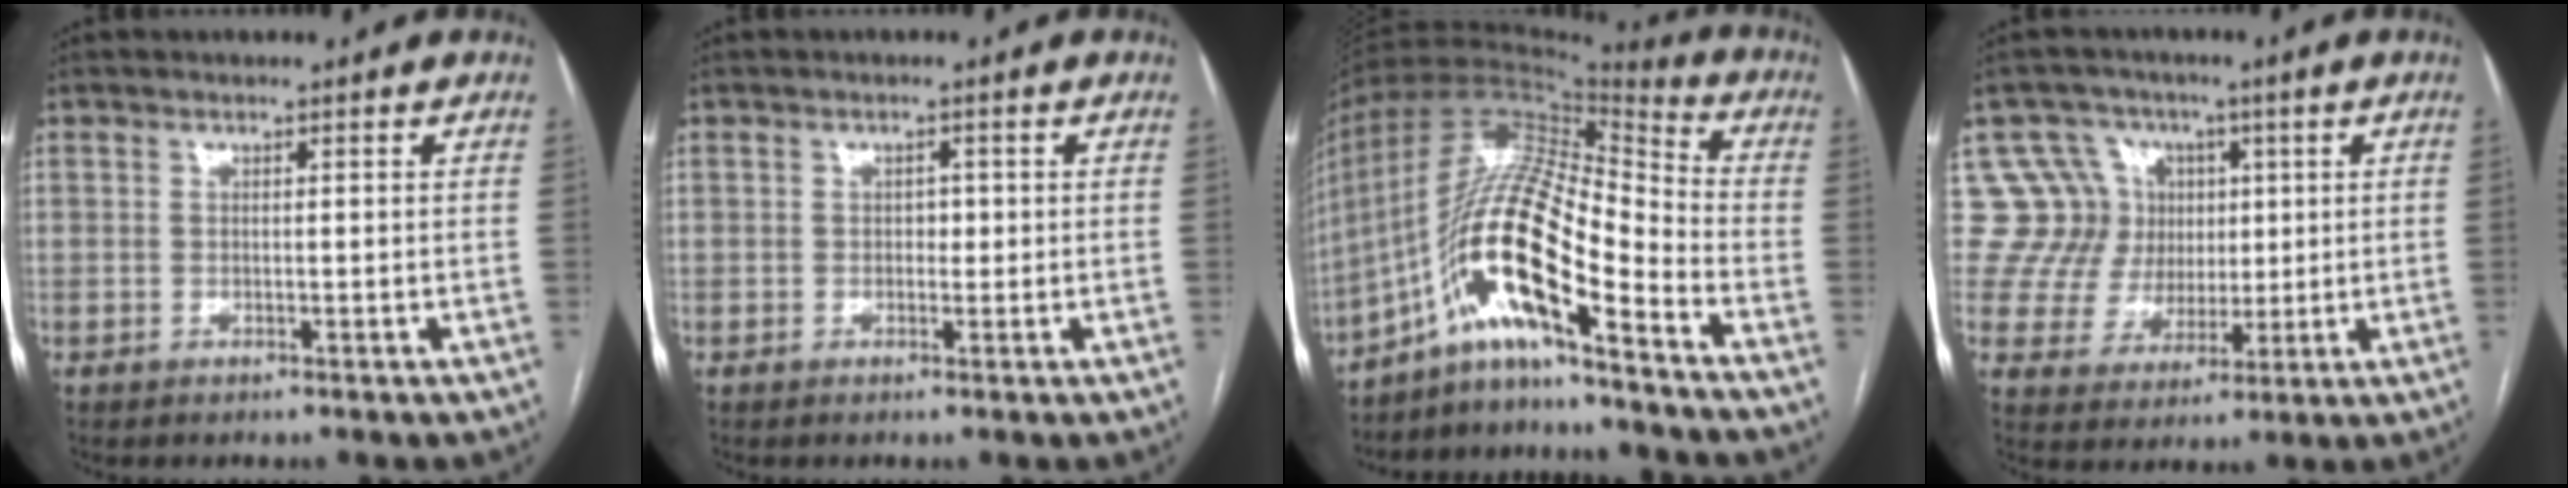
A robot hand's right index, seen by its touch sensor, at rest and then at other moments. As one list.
[{"total": 1.4, "force": [0.1, 1.0, 0.9], "torque": [-0.010, 0.002, 0.001]}, {"total": 15.7, "force": [-8.7, 2.3, 12.9], "torque": [-0.251, 0.021, -0.157]}, {"total": 15.2, "force": [4.3, 14.3, 2.7], "torque": [-0.066, 0.073, 0.098]}]